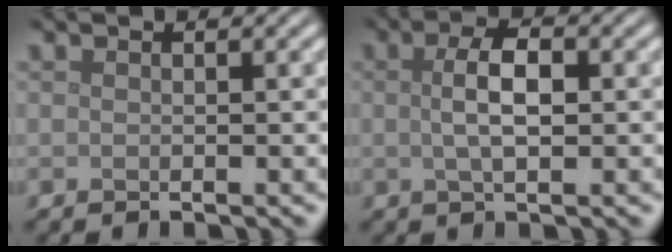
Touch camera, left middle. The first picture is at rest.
{"total": 3.4, "force": [0.3, 1.3, 3.2], "torque": [-0.065, 0.003, 0.002]}